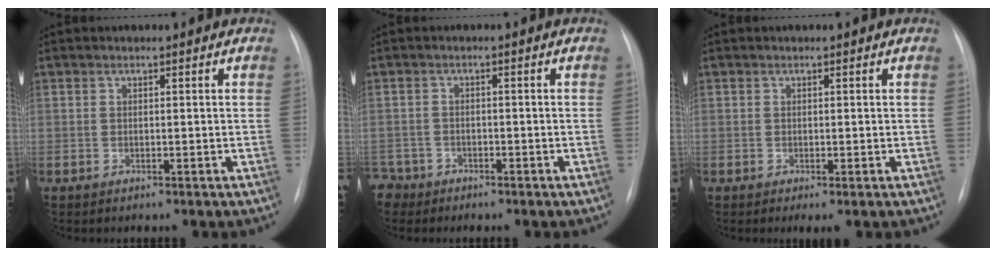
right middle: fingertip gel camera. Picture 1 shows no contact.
{"total": 3.7, "force": [-2.8, 2.3, -0.6], "torque": [0.013, 0.004, -0.056]}
{"total": 1.0, "force": [-0.4, 0.2, 0.9], "torque": [-0.013, -0.004, -0.005]}